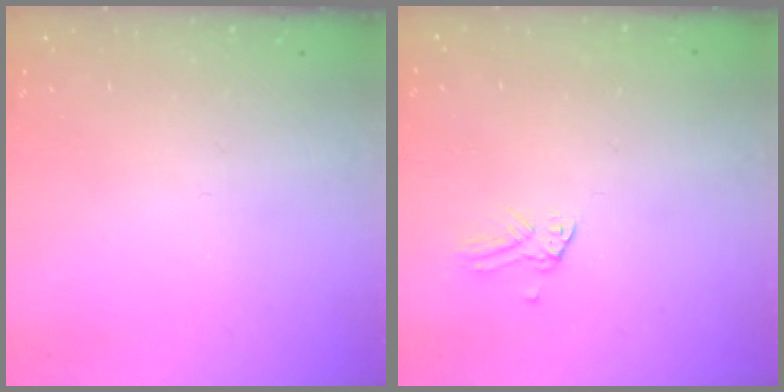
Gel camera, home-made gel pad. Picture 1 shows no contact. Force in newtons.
{"total": 0.0}